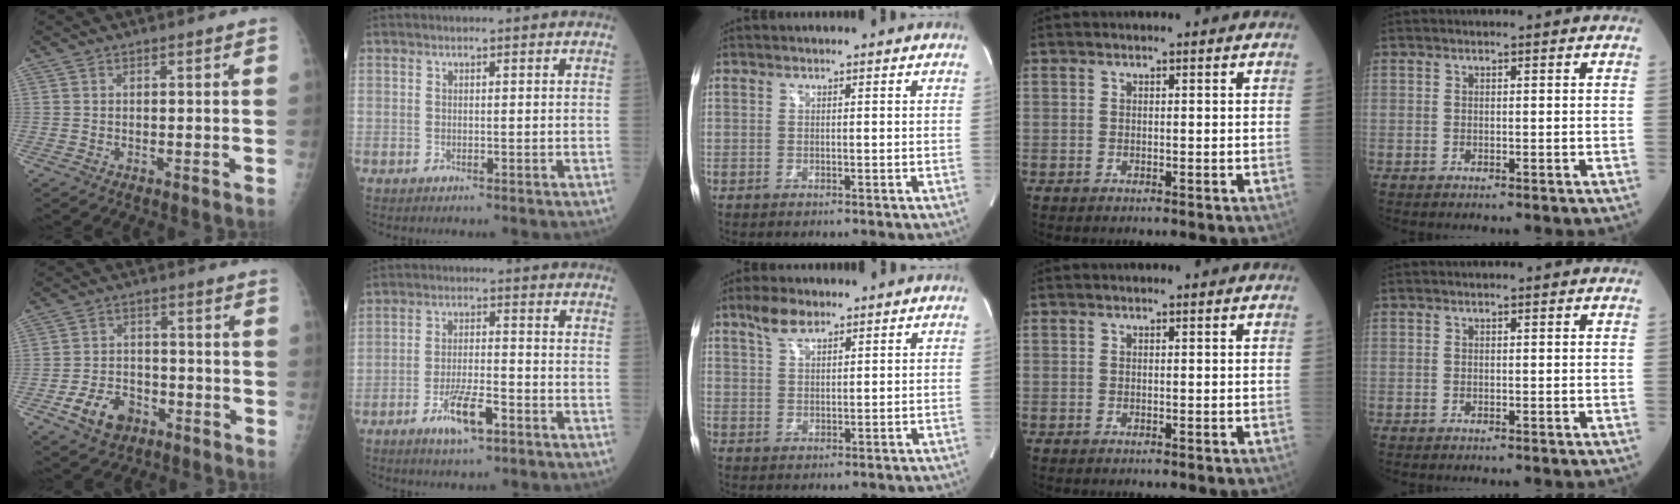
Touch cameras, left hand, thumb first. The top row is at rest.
{"thumb": {"total": 8.3, "force": [-4.1, 5.9, 4.2], "torque": [-0.055, 0.024, -0.068]}, "index": {"total": 6.7, "force": [-3.6, 1.6, 5.4], "torque": [-0.107, -0.005, -0.061]}, "middle": {"total": 4.3, "force": [3.1, 1.5, 2.5], "torque": [-0.056, 0.010, 0.062]}}